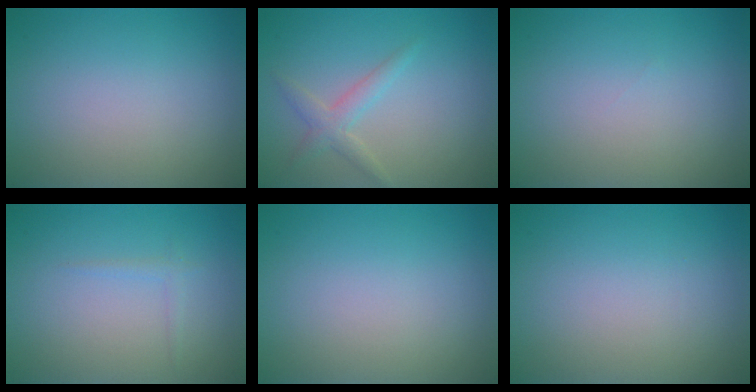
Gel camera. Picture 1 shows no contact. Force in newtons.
{"total": 1.9, "press": 1.9, "slide": 0.1}
{"total": 0.0}
{"total": 0.9, "press": 0.8, "slide": 0.1}
{"total": 0.0}
{"total": 0.0}